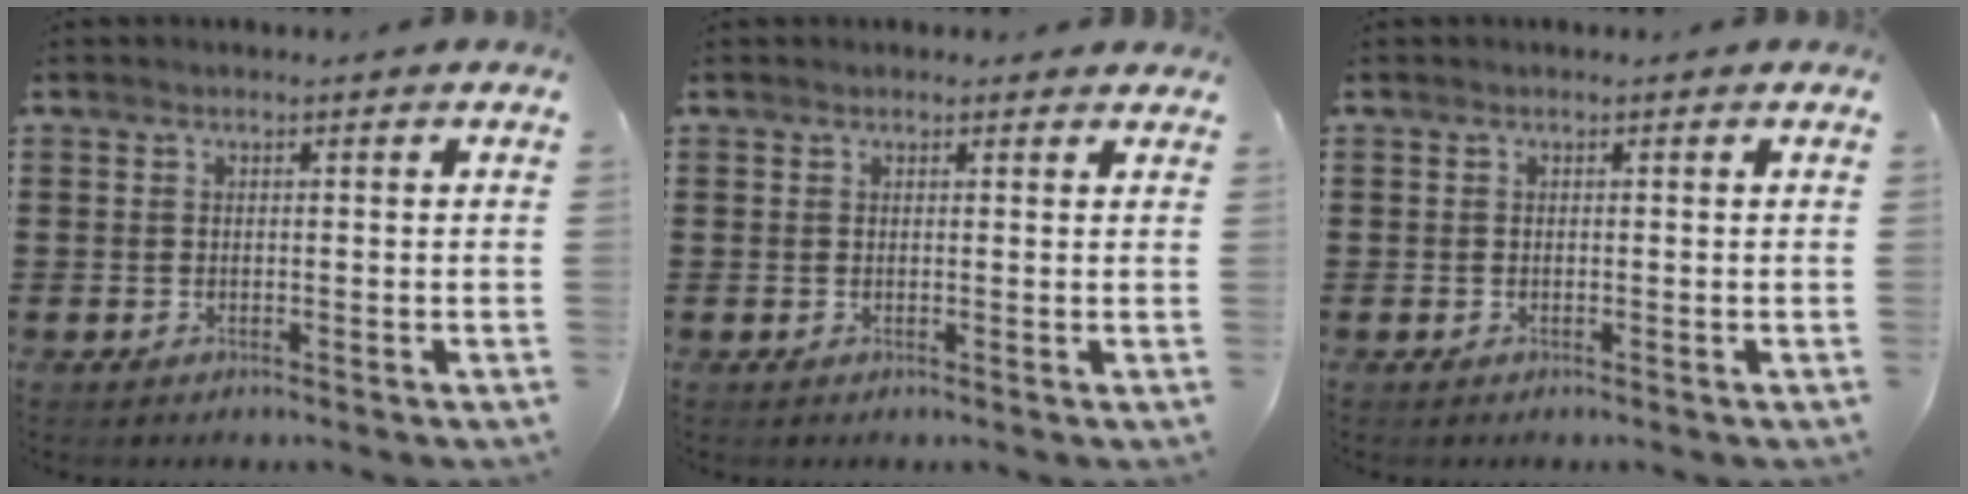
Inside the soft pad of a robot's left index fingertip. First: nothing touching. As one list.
[{"total": 0.9, "force": [0.8, 0.3, 0.2], "torque": [-0.005, 0.004, 0.016]}, {"total": 0.0}]